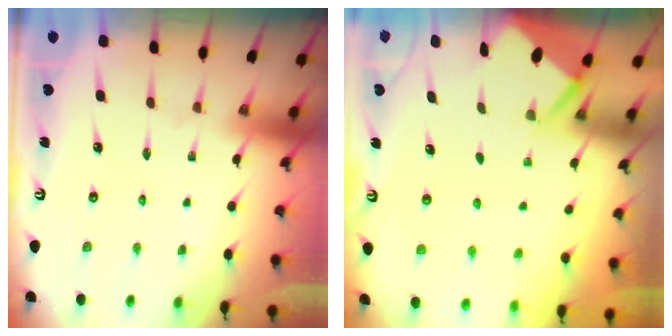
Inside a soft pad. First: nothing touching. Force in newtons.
{"total": 2.6, "press": 2.6, "slide": 0.0}